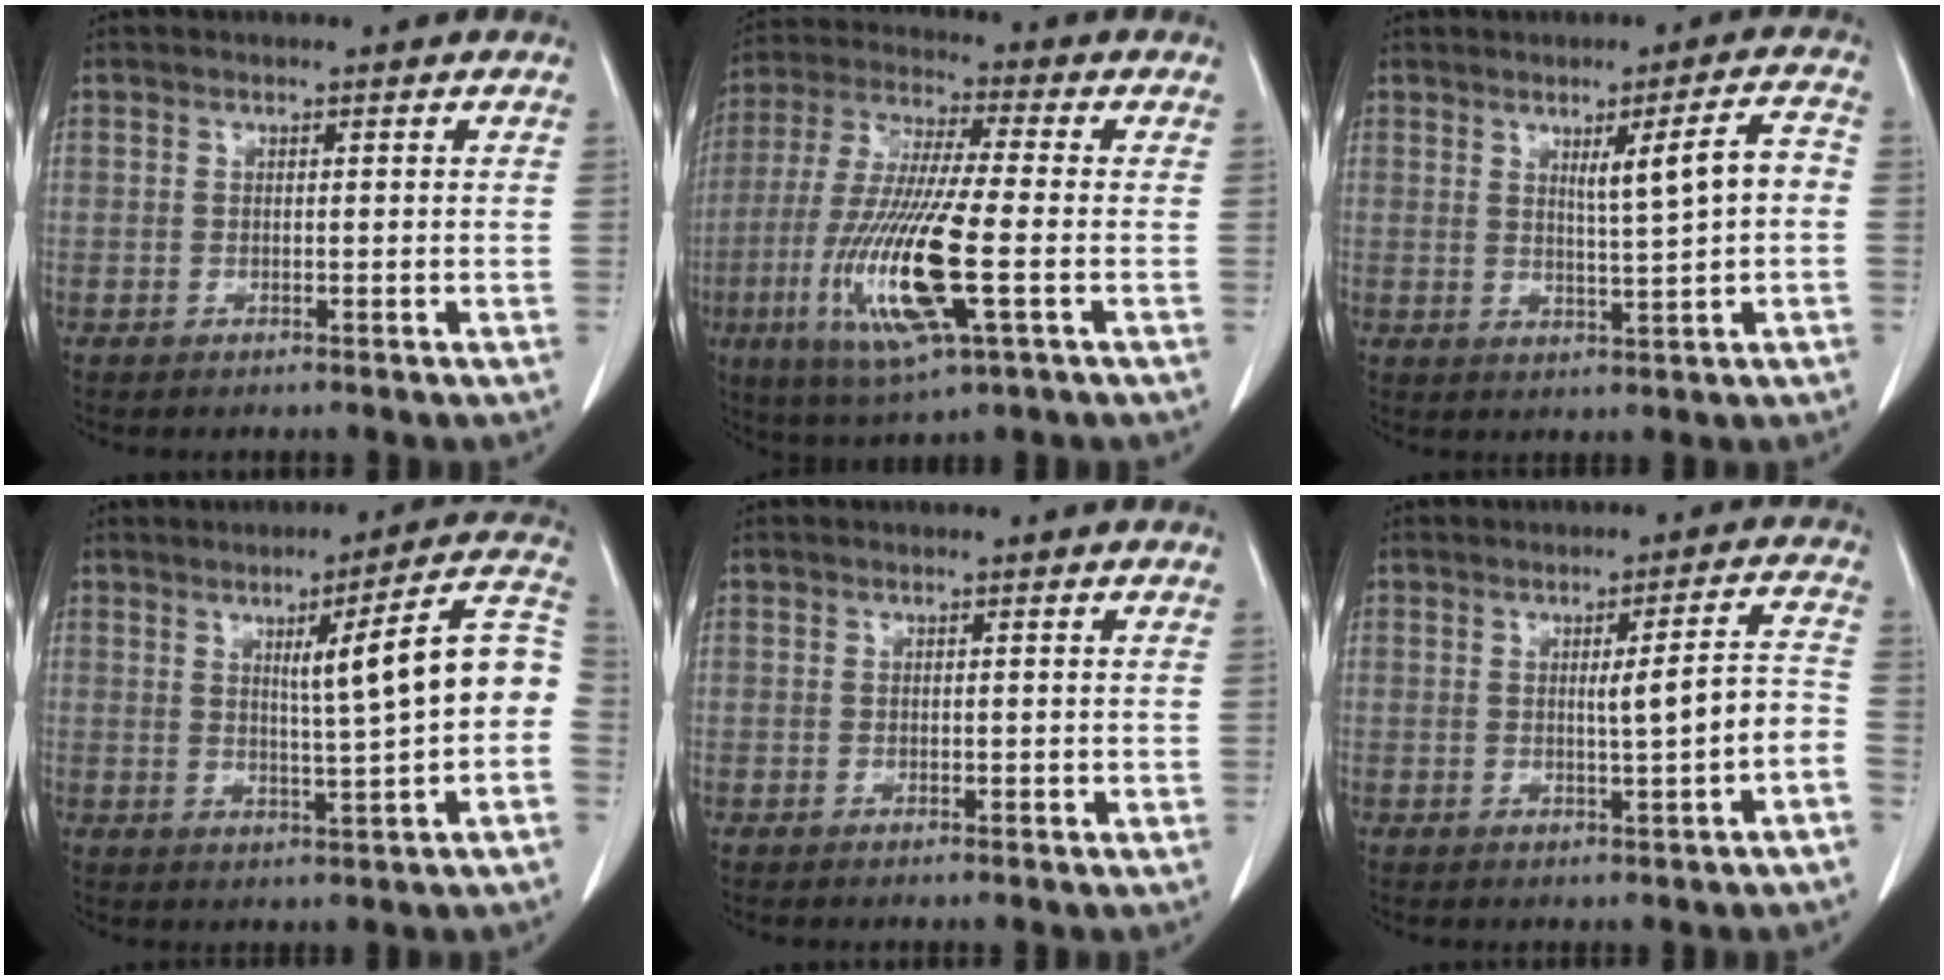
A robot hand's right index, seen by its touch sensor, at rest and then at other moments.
{"total": 16.6, "force": [-4.3, 1.7, 16.0], "torque": [-0.335, -0.024, -0.075]}
{"total": 6.5, "force": [0.7, 0.1, 6.5], "torque": [-0.098, 0.006, 0.017]}
{"total": 11.7, "force": [0.7, 0.1, 11.7], "torque": [-0.156, 0.021, 0.009]}
{"total": 0.6, "force": [0.1, 0.4, 0.4], "torque": [-0.006, 0.001, 0.005]}
{"total": 6.2, "force": [-1.1, -0.1, 6.1], "torque": [-0.082, 0.010, -0.011]}